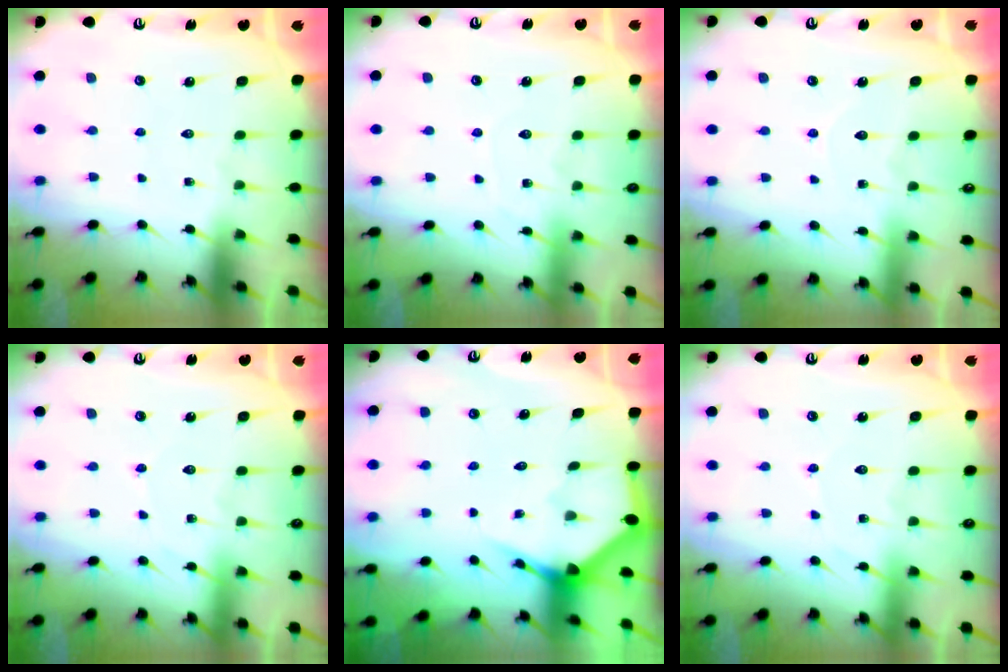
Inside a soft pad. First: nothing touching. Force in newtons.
{"total": 5.6, "press": 5.5, "slide": 0.6}
{"total": 5.1, "press": 5.1, "slide": 0.5}
{"total": 2.5, "press": 2.5, "slide": 0.3}
{"total": 3.5, "press": 3.5, "slide": 0.2}
{"total": 2.5, "press": 2.5, "slide": 0.3}